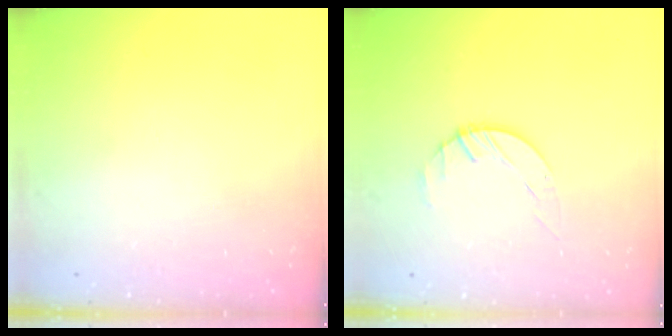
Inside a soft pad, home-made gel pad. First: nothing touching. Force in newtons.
{"total": 1.4, "press": 1.4, "slide": 0.2}